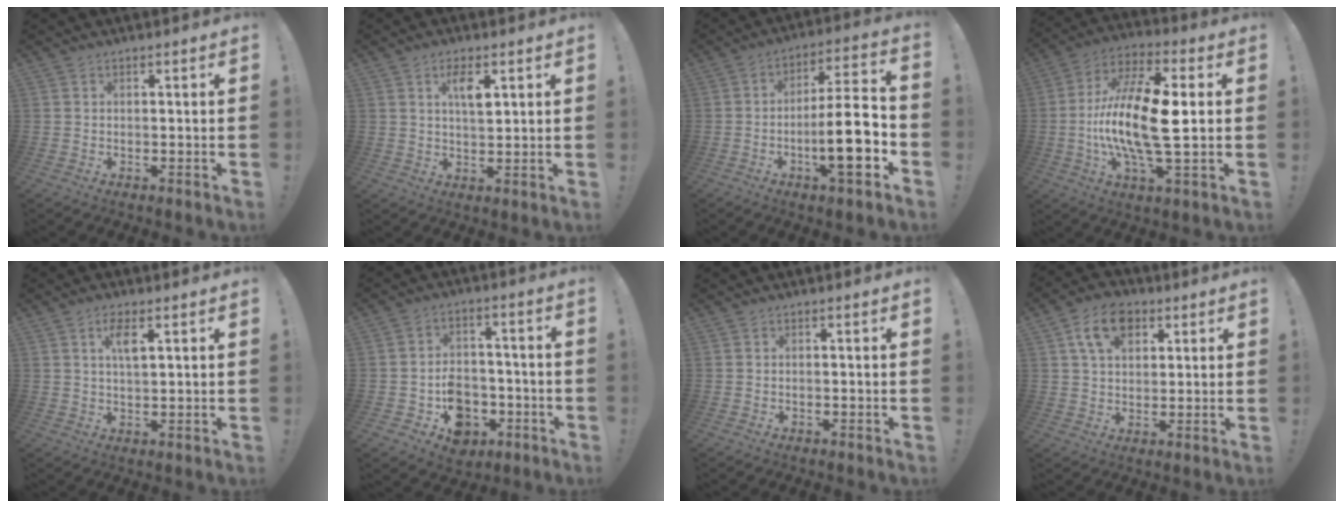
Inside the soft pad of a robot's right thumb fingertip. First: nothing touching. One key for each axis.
{"total": 5.5, "fx": 2.3, "fy": 2.2, "fz": 4.5, "tx": -0.069, "ty": -0.006, "tz": 0.034}
{"total": 17.1, "fx": -5.4, "fy": 4.1, "fz": 15.8, "tx": -0.249, "ty": 0.021, "tz": -0.089}
{"total": 19.3, "fx": -1.5, "fy": 5.9, "fz": 18.3, "tx": -0.371, "ty": 0.002, "tz": -0.029}
{"total": 4.9, "fx": 2.0, "fy": 1.7, "fz": 4.1, "tx": -0.077, "ty": 0.001, "tz": 0.032}
{"total": 10.3, "fx": -4.2, "fy": 8.2, "fz": 4.7, "tx": -0.059, "ty": 0.036, "tz": -0.062}
{"total": 0.0}
{"total": 10.7, "fx": 4.8, "fy": 7.2, "fz": 6.3, "tx": -0.095, "ty": -0.003, "tz": 0.091}